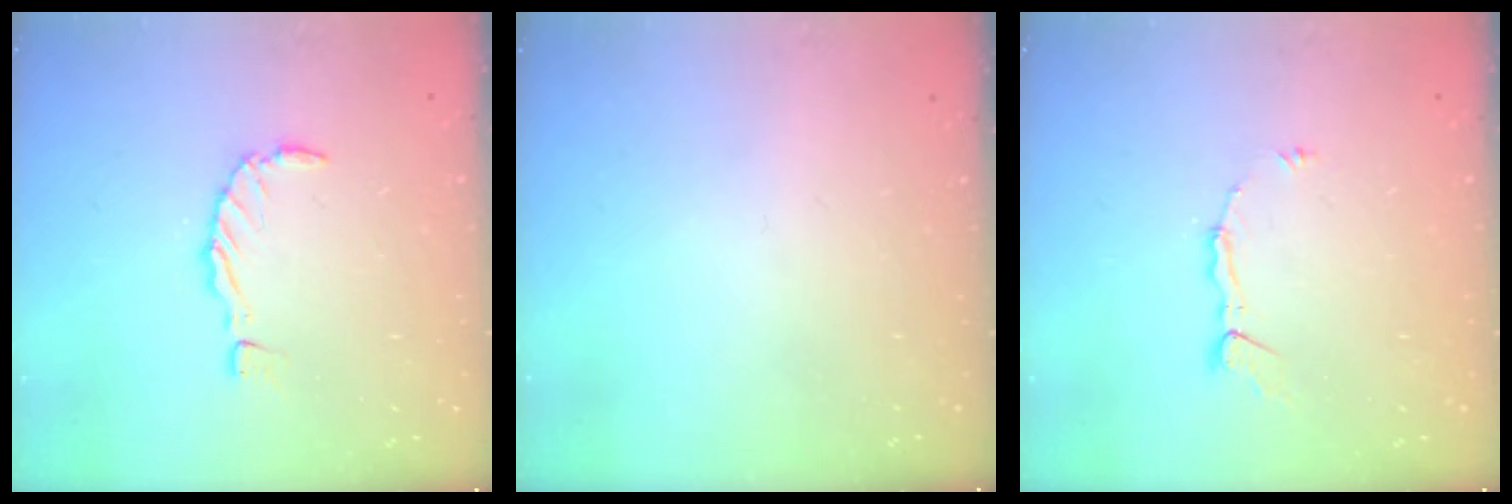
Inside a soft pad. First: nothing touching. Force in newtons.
{"total": 0.0}
{"total": 4.7, "press": 4.7, "slide": 0.1}